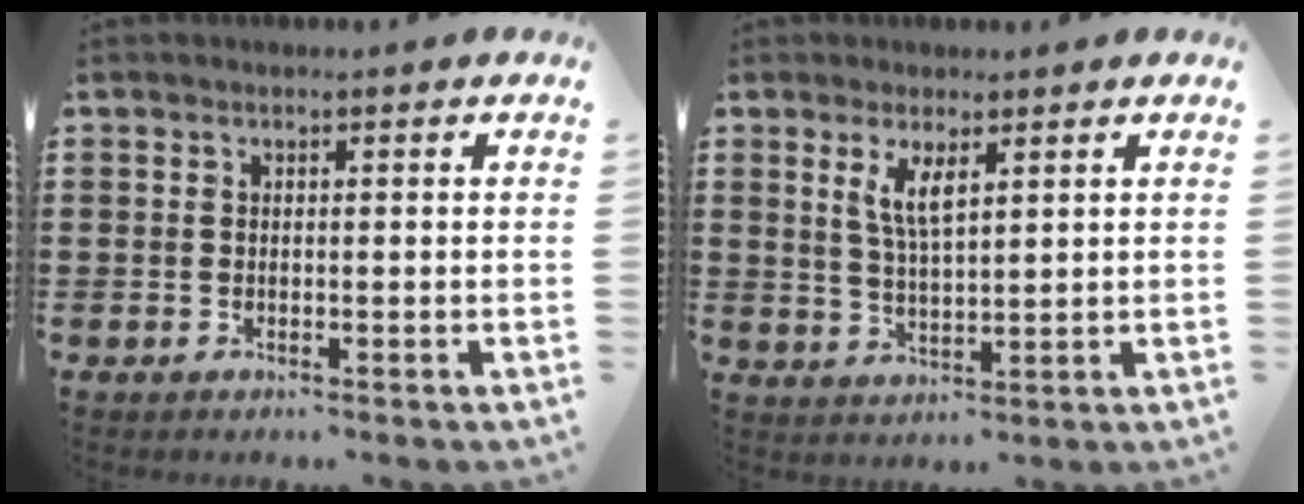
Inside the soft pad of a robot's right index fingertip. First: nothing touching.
{"total": 4.4, "force": [2.2, 1.3, 3.5], "torque": [-0.076, 0.004, 0.038]}